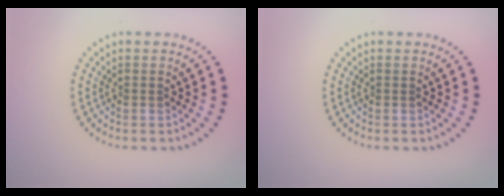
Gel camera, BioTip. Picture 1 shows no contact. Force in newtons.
{"total": 0.0}